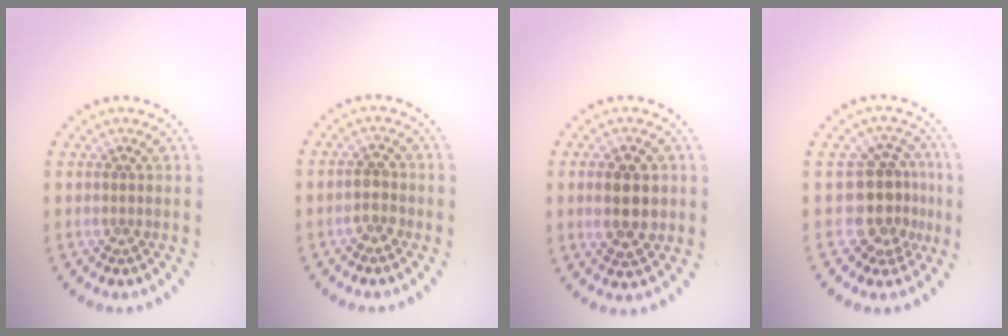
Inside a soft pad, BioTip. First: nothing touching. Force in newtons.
{"total": 1.8, "press": 1.8, "slide": 0.2}
{"total": 4.5, "press": 4.5, "slide": 0.3}
{"total": 4.1, "press": 3.5, "slide": 2.2}